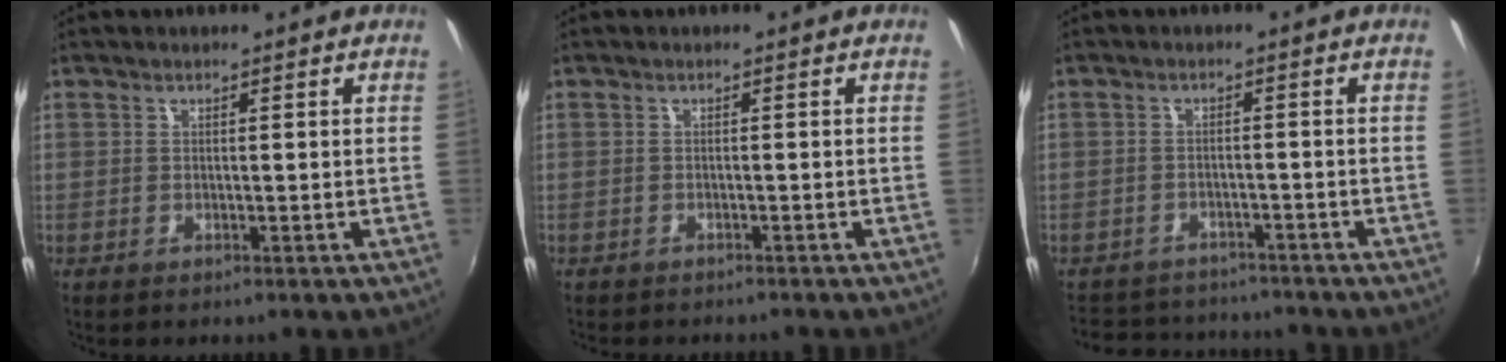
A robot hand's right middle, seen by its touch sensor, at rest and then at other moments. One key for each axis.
{"total": 2.4, "fx": -2.2, "fy": 0.6, "fz": 0.6, "tx": -0.019, "ty": -0.014, "tz": -0.035}
{"total": 10.2, "fx": -9.2, "fy": 3.8, "fz": 2.4, "tx": -0.066, "ty": 0.014, "tz": -0.133}